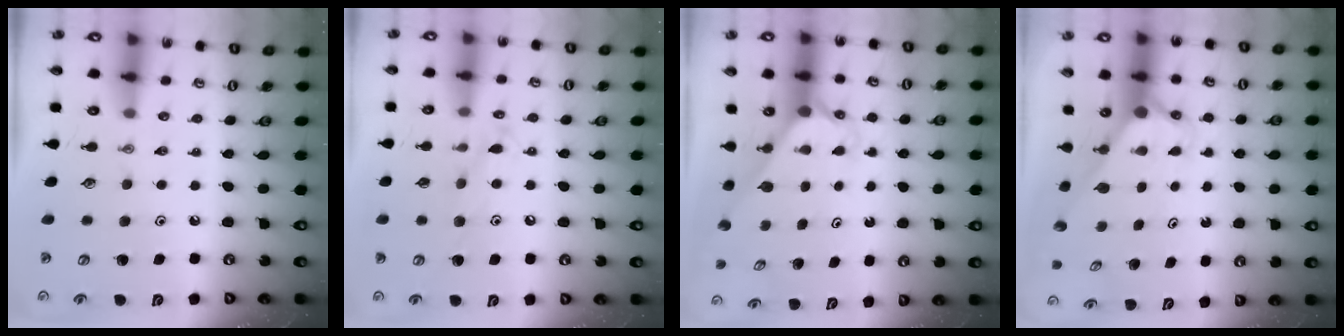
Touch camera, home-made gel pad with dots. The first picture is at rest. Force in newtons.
{"total": 8.9, "press": 8.9, "slide": 0.6}
{"total": 2.2, "press": 2.2, "slide": 0.2}
{"total": 2.9, "press": 2.9, "slide": 0.0}